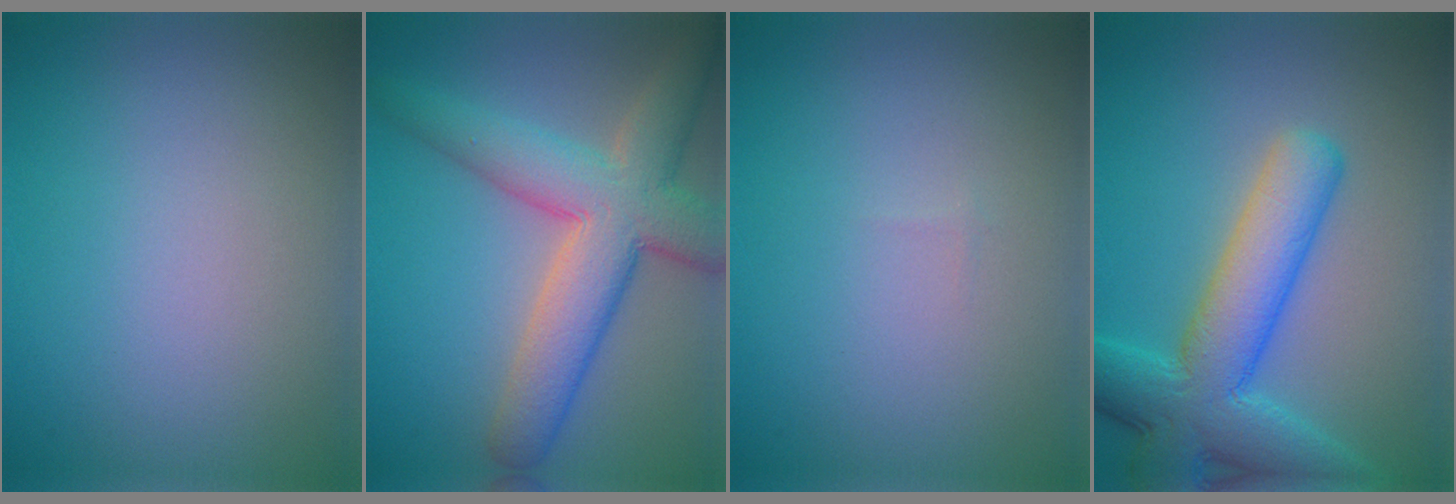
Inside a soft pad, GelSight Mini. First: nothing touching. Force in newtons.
{"total": 8.1, "press": 8.1, "slide": 0.4}
{"total": 0.0}
{"total": 8.7, "press": 8.7, "slide": 0.4}